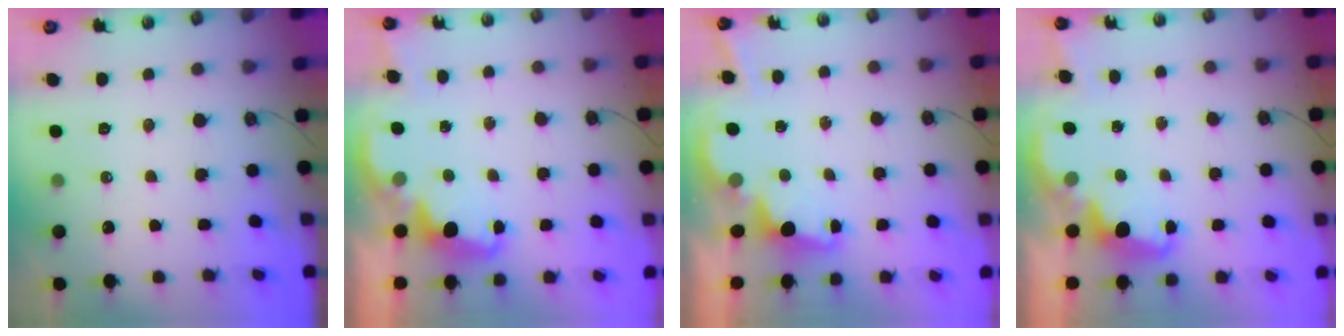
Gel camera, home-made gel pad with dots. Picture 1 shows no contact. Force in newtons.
{"total": 2.1, "press": 2.0, "slide": 0.6}
{"total": 1.9, "press": 1.7, "slide": 0.8}
{"total": 2.1, "press": 2.0, "slide": 0.6}